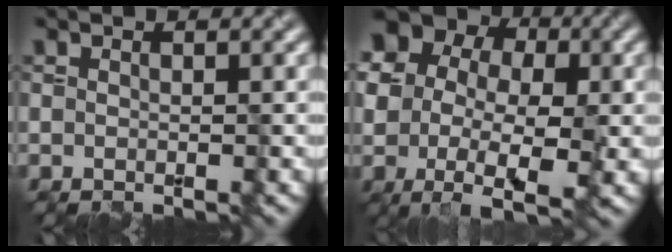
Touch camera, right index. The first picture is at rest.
{"total": 15.9, "force": [1.4, 12.3, 10.1], "torque": [-0.156, 0.023, 0.011]}